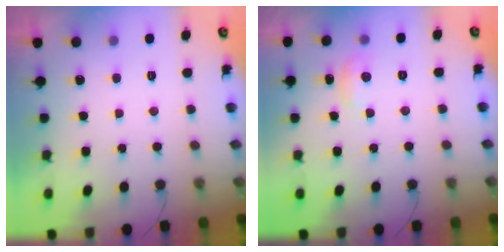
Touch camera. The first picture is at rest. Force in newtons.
{"total": 4.5, "press": 4.5, "slide": 0.5}